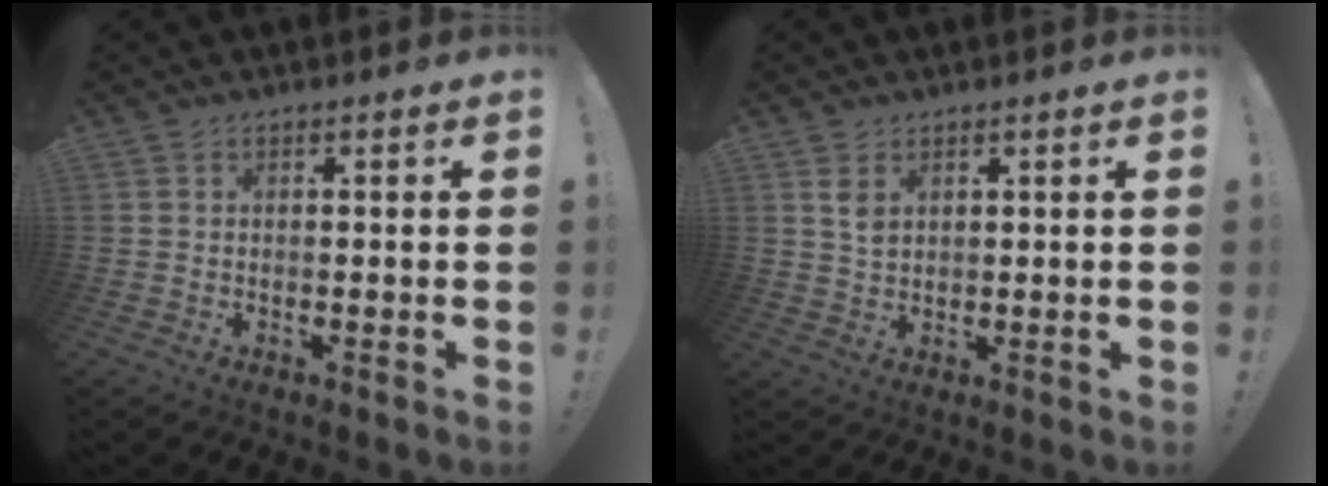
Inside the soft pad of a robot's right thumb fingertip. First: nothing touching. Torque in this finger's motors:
{"motor_torque": [-0.29, 0.34, -0.22, -0.01, 0.16]}